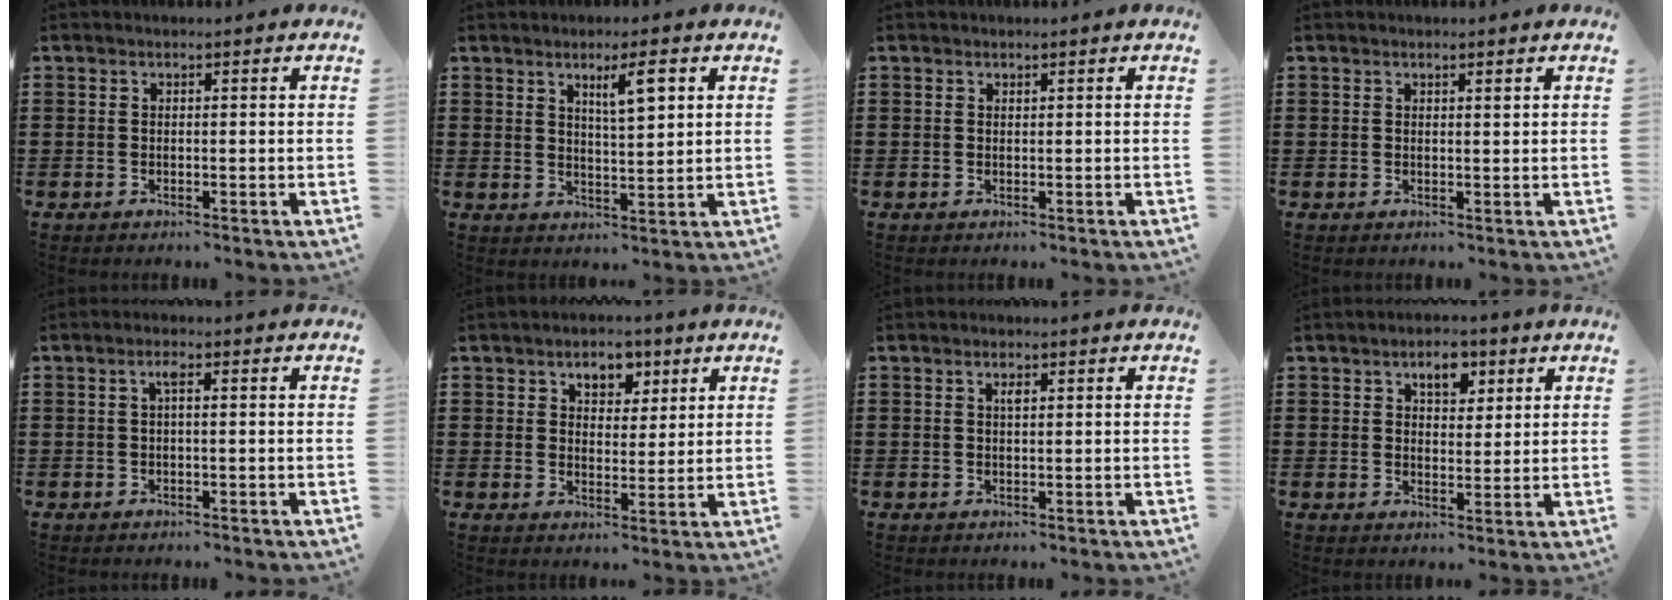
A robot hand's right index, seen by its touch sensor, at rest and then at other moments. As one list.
[{"total": 4.6, "force": [2.2, 0.9, 4.0], "torque": [-0.067, 0.000, 0.032]}, {"total": 0.0}, {"total": 0.7, "force": [0.5, 0.0, 0.5], "torque": [-0.003, -0.004, 0.008]}, {"total": 1.6, "force": [0.1, 0.3, 1.6], "torque": [-0.033, 0.004, 0.000]}, {"total": 4.8, "force": [2.9, 3.1, 2.2], "torque": [-0.034, 0.004, 0.045]}, {"total": 1.3, "force": [0.6, 0.4, 1.1], "torque": [-0.023, 0.004, 0.009]}, {"total": 4.7, "force": [2.7, 2.6, 2.8], "torque": [-0.040, 0.002, 0.042]}]